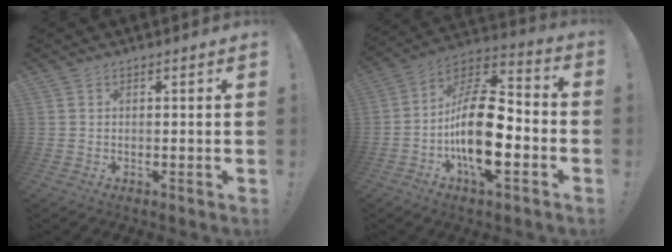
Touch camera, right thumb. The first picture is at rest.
{"total": 21.2, "force": [-5.1, 9.5, 18.3], "torque": [-0.340, 0.030, -0.079]}